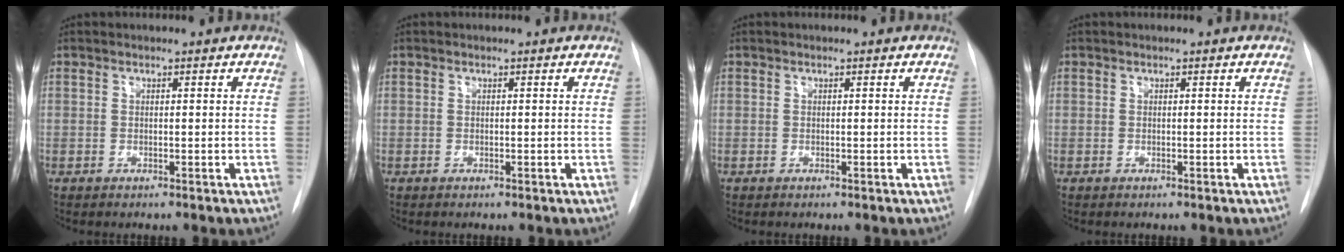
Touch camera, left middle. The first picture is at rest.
{"total": 0.0}
{"total": 0.0}
{"total": 0.0}